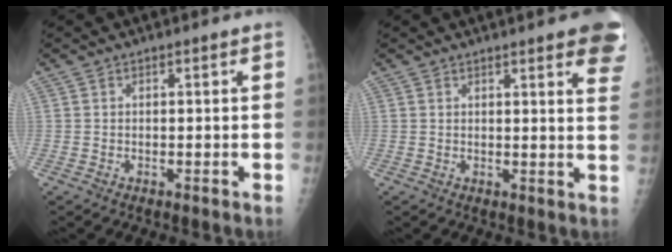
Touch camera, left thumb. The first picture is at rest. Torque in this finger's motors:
{"motor_torque": [2.60, 1.35, 0.91, -0.31, 0.00]}